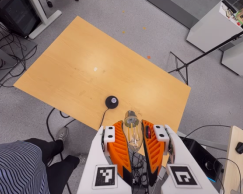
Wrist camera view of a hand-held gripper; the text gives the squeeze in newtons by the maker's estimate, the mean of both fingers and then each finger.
{"total": 21.4, "left": 26.8, "right": 16.1}